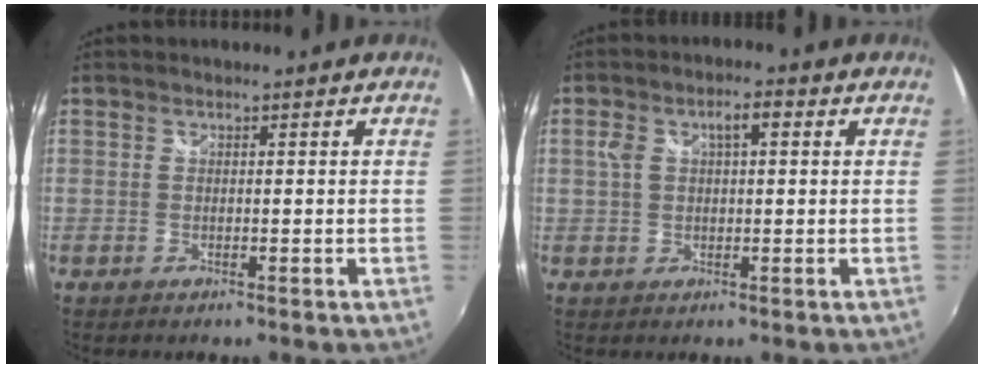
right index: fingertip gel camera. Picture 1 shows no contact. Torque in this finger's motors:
{"motor_torque": [0.11, 0.00, 0.09, 0.03]}